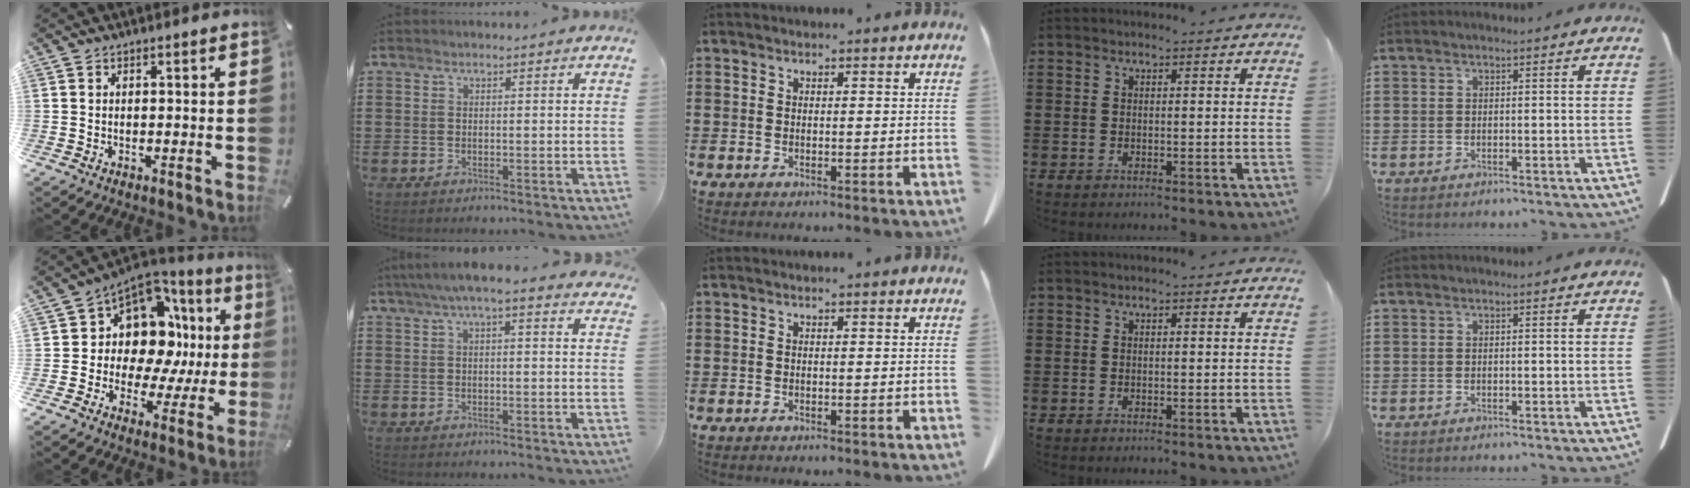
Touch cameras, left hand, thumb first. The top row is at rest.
{"thumb": {"total": 12.6, "force": [3.0, 10.2, 6.8], "torque": [-0.100, -0.048, 0.057]}, "index": {"total": 4.9, "force": [3.6, 0.6, 3.2], "torque": [-0.071, 0.000, 0.064]}}